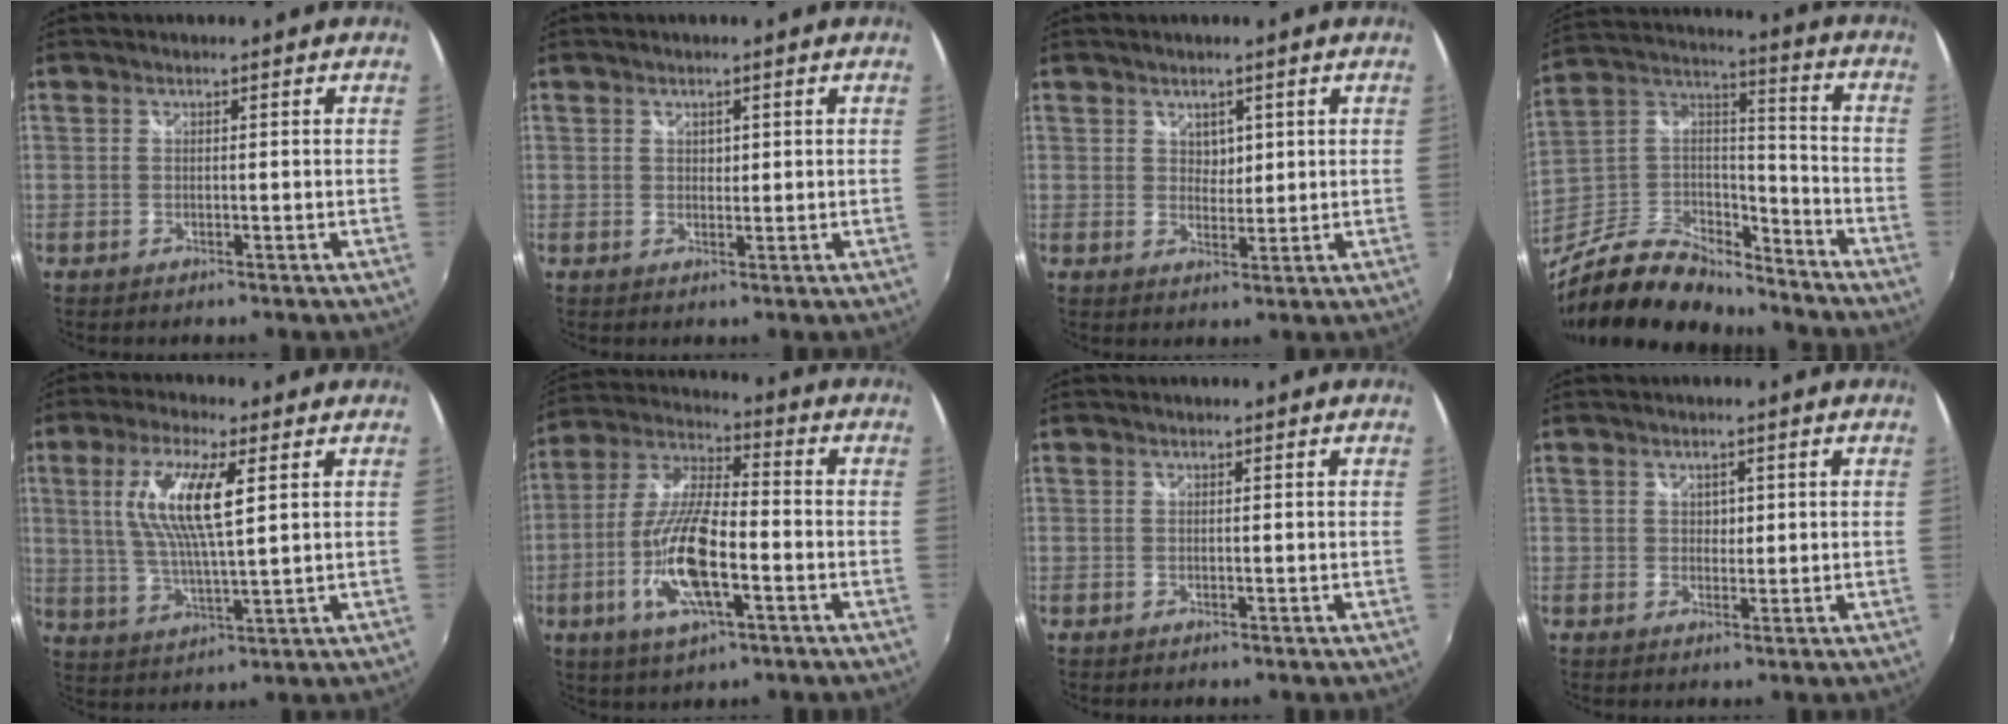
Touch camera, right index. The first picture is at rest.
{"total": 1.3, "force": [0.5, 1.1, 0.5], "torque": [-0.004, 0.002, 0.008]}
{"total": 2.6, "force": [1.2, 2.0, 1.1], "torque": [-0.011, 0.001, 0.022]}
{"total": 22.5, "force": [-17.6, 9.0, 10.8], "torque": [-0.234, 0.013, -0.302]}
{"total": 11.8, "force": [3.4, 2.4, 11.0], "torque": [-0.216, 0.001, 0.069]}
{"total": 15.0, "force": [-4.9, 4.7, 13.4], "torque": [-0.282, -0.009, -0.094]}
{"total": 0.0}
{"total": 1.8, "force": [0.4, 1.5, 0.7], "torque": [-0.006, 0.003, 0.006]}